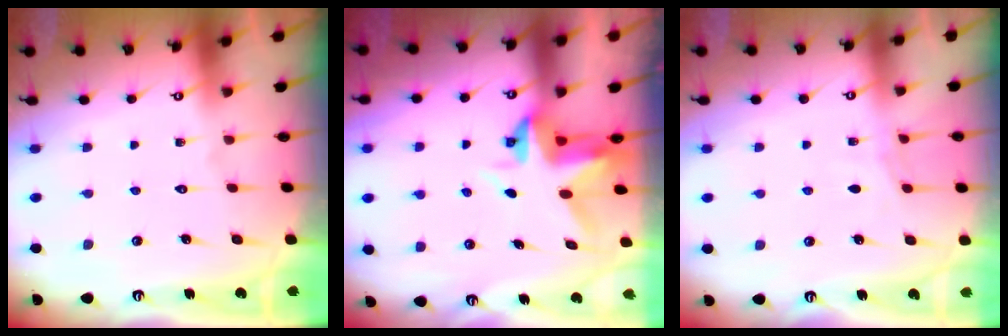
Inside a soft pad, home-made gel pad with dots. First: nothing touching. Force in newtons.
{"total": 3.7, "press": 3.7, "slide": 0.3}
{"total": 3.5, "press": 3.5, "slide": 0.4}